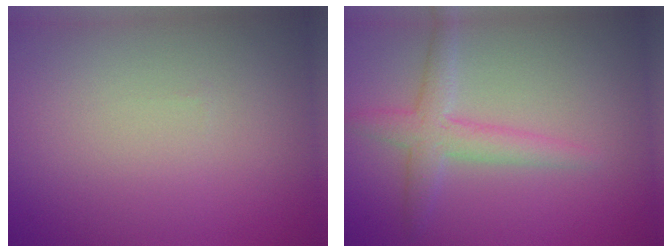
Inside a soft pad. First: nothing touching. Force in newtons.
{"total": 2.9, "press": 2.9, "slide": 0.0}